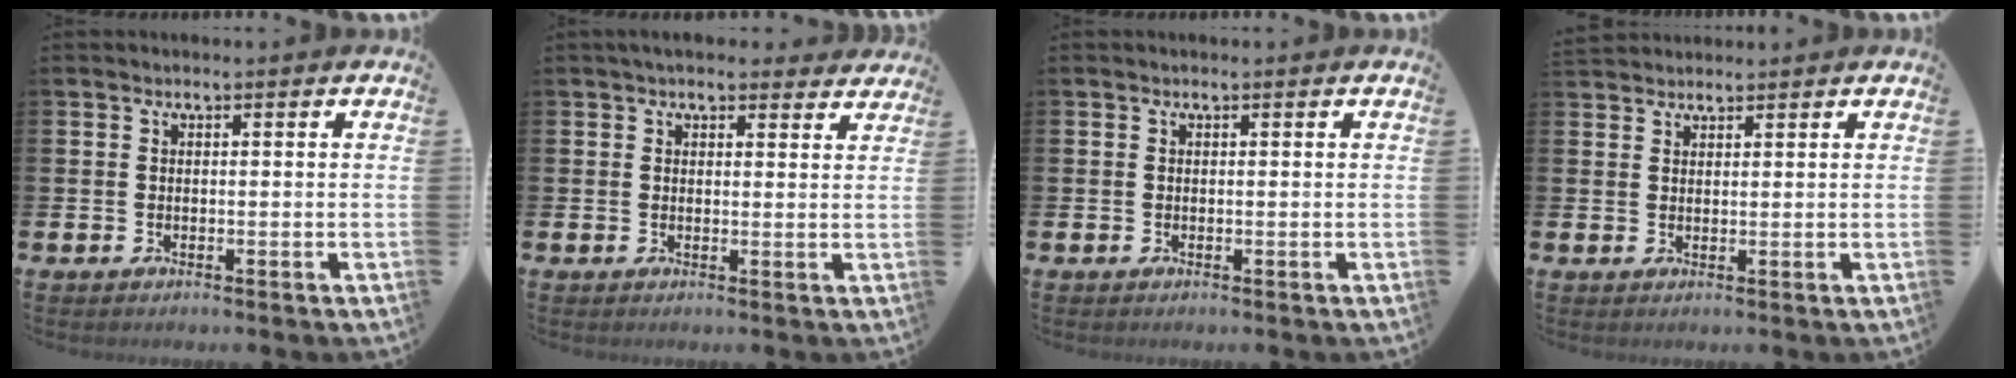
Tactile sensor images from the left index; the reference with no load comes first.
{"total": 3.2, "force": [3.0, 1.0, 0.6], "torque": [-0.009, -0.010, 0.052]}
{"total": 0.0}
{"total": 2.1, "force": [2.0, 0.6, -0.1], "torque": [0.004, -0.005, 0.037]}